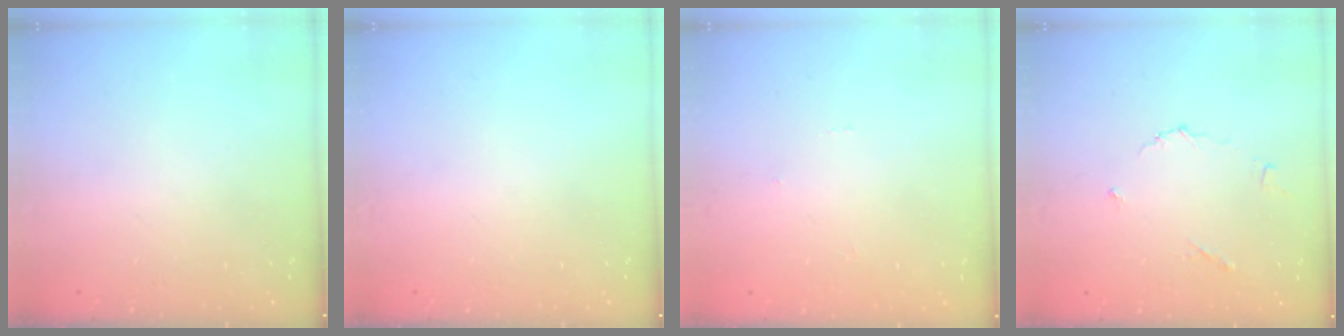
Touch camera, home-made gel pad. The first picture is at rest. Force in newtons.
{"total": 0.0}
{"total": 0.0}
{"total": 4.2, "press": 4.2, "slide": 0.6}